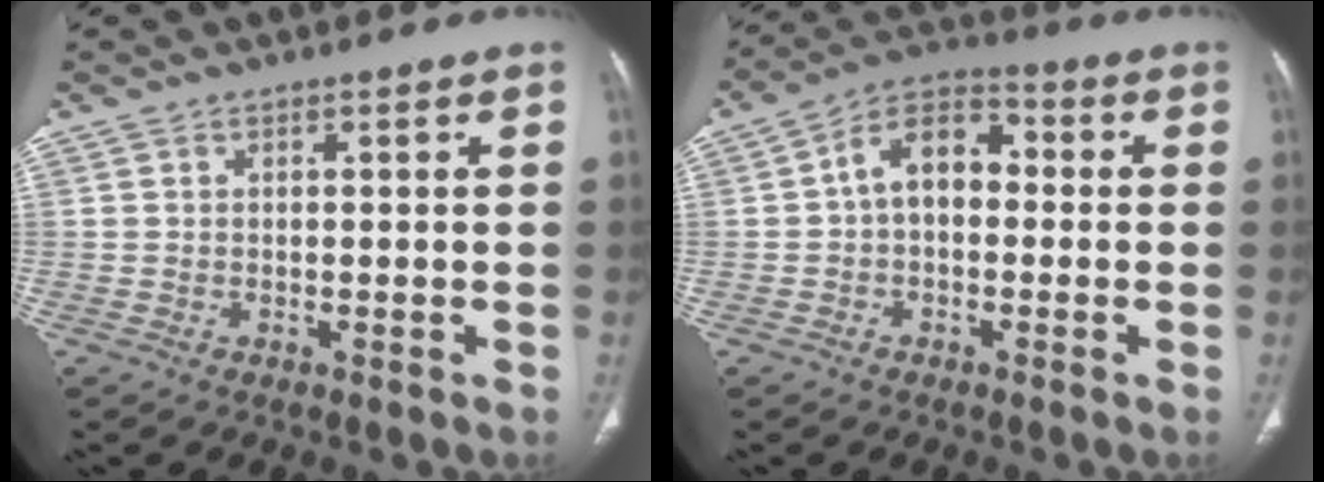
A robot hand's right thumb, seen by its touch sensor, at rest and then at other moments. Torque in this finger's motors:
{"motor_torque": [0.78, 2.74, 1.38, -0.32, -0.11]}